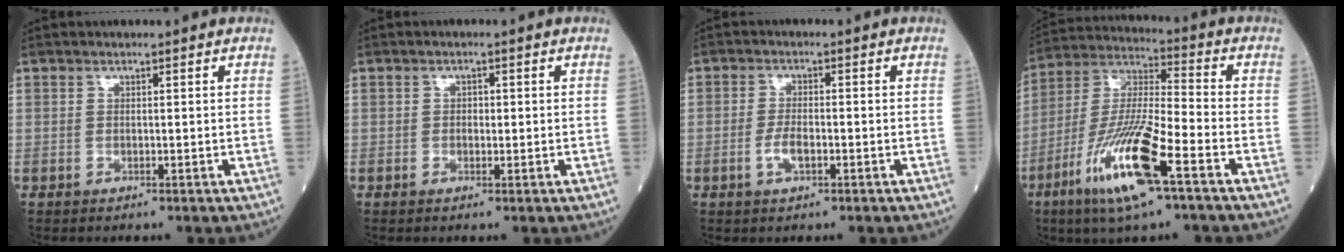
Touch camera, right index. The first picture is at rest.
{"total": 1.2, "force": [0.0, 0.8, 0.9], "torque": [-0.012, 0.002, 0.000]}
{"total": 3.0, "force": [-1.1, 1.0, 2.6], "torque": [-0.055, 0.001, -0.020]}
{"total": 15.5, "force": [-7.7, 1.4, 13.4], "torque": [-0.276, -0.024, -0.144]}